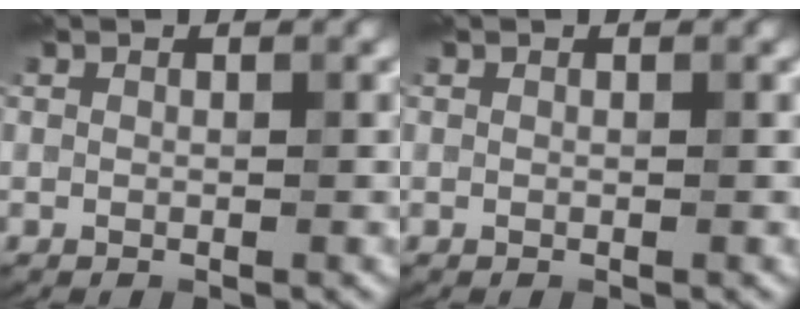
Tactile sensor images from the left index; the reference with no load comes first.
{"total": 0.0}